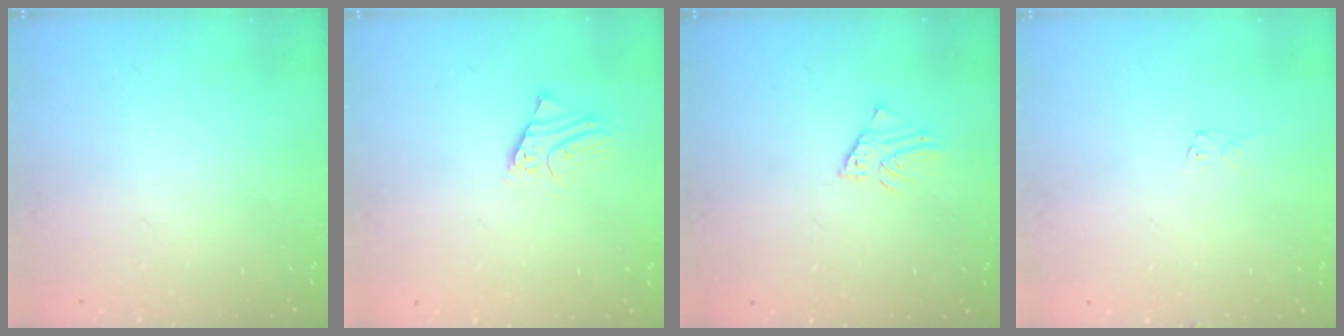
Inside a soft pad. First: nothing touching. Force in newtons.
{"total": 2.6, "press": 2.6, "slide": 0.1}
{"total": 2.4, "press": 2.4, "slide": 0.2}
{"total": 3.9, "press": 3.9, "slide": 0.1}